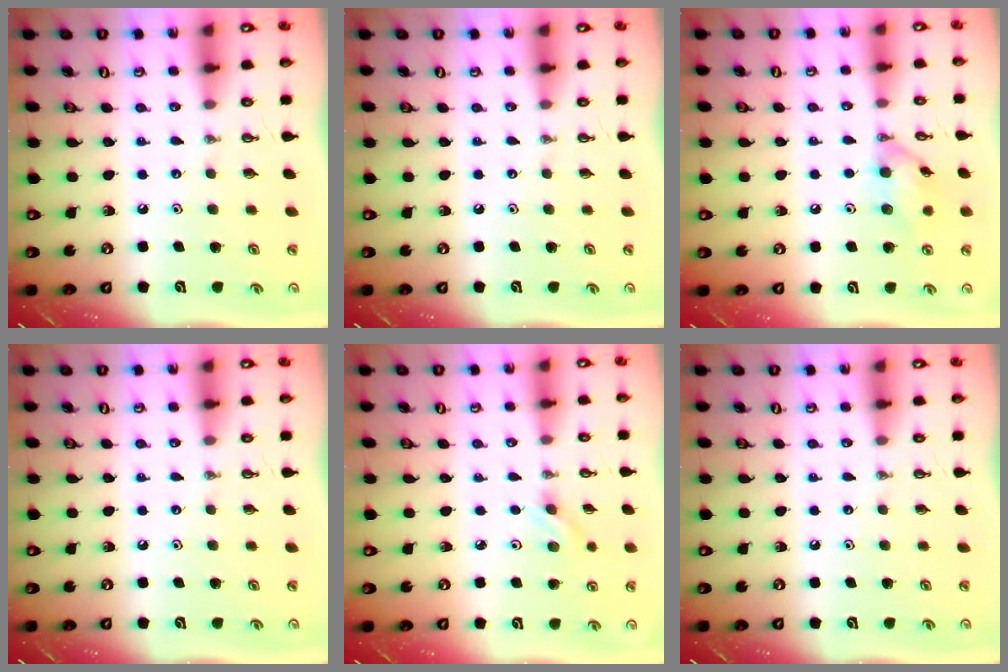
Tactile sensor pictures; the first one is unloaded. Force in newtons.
{"total": 0.0}
{"total": 10.8, "press": 10.8, "slide": 0.3}
{"total": 0.0}
{"total": 3.8, "press": 3.4, "slide": 1.6}
{"total": 0.0}